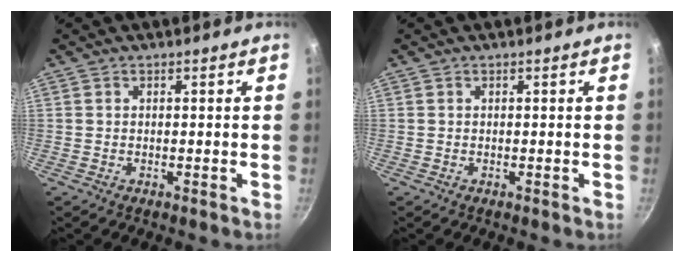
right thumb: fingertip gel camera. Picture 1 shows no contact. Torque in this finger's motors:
{"motor_torque": [-0.37, -0.04, -0.16, 0.58, 0.04]}